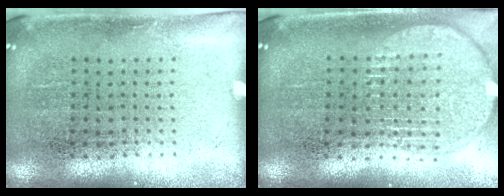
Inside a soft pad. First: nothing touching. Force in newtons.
{"total": 2.0, "press": 1.7, "slide": 1.1}